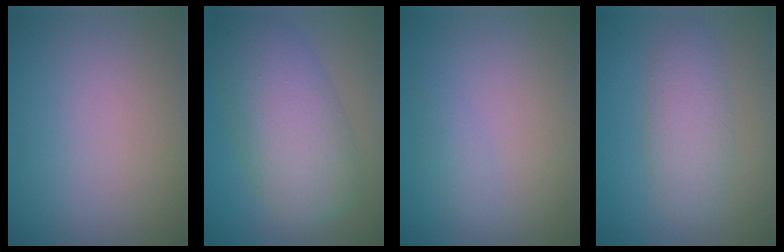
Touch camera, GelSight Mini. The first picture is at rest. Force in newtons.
{"total": 8.2, "press": 8.2, "slide": 0.1}
{"total": 1.0, "press": 1.0, "slide": 0.0}
{"total": 3.5, "press": 3.5, "slide": 0.2}